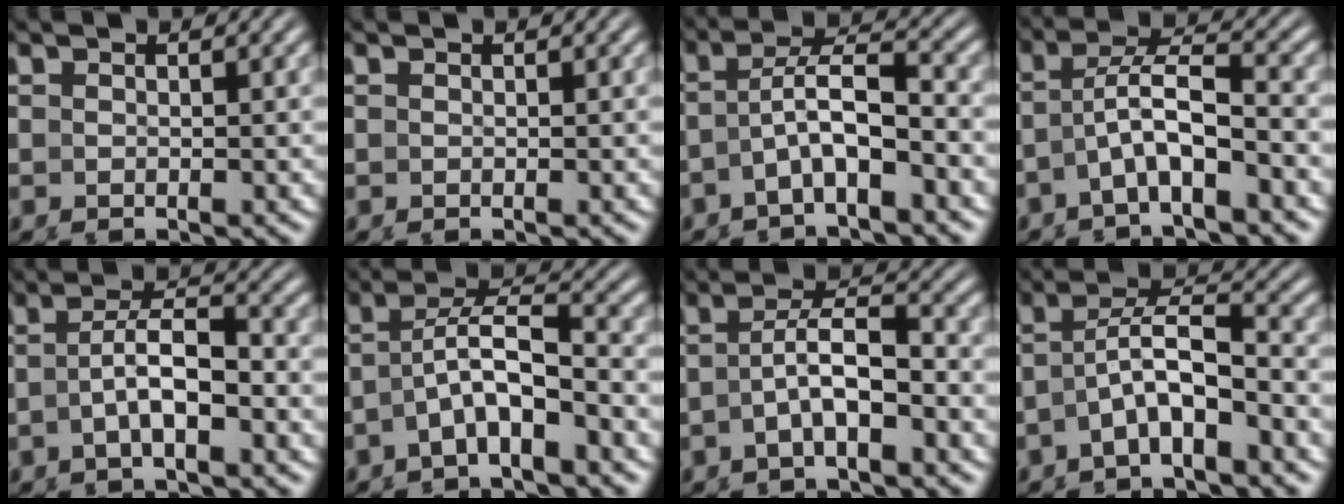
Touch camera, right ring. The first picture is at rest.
{"total": 0.0}
{"total": 4.4, "force": [-0.3, 2.3, 3.8], "torque": [-0.068, -0.007, -0.006]}
{"total": 5.1, "force": [0.2, 3.0, 4.1], "torque": [-0.078, -0.007, 0.001]}
{"total": 3.3, "force": [-0.8, 0.9, 3.1], "torque": [-0.058, -0.004, -0.013]}
{"total": 5.0, "force": [-0.1, 3.2, 3.9], "torque": [-0.075, -0.010, -0.005]}
{"total": 3.7, "force": [-0.7, 1.4, 3.3], "torque": [-0.062, -0.005, -0.011]}
{"total": 4.9, "force": [-0.3, 3.0, 3.8], "torque": [-0.072, -0.010, -0.007]}